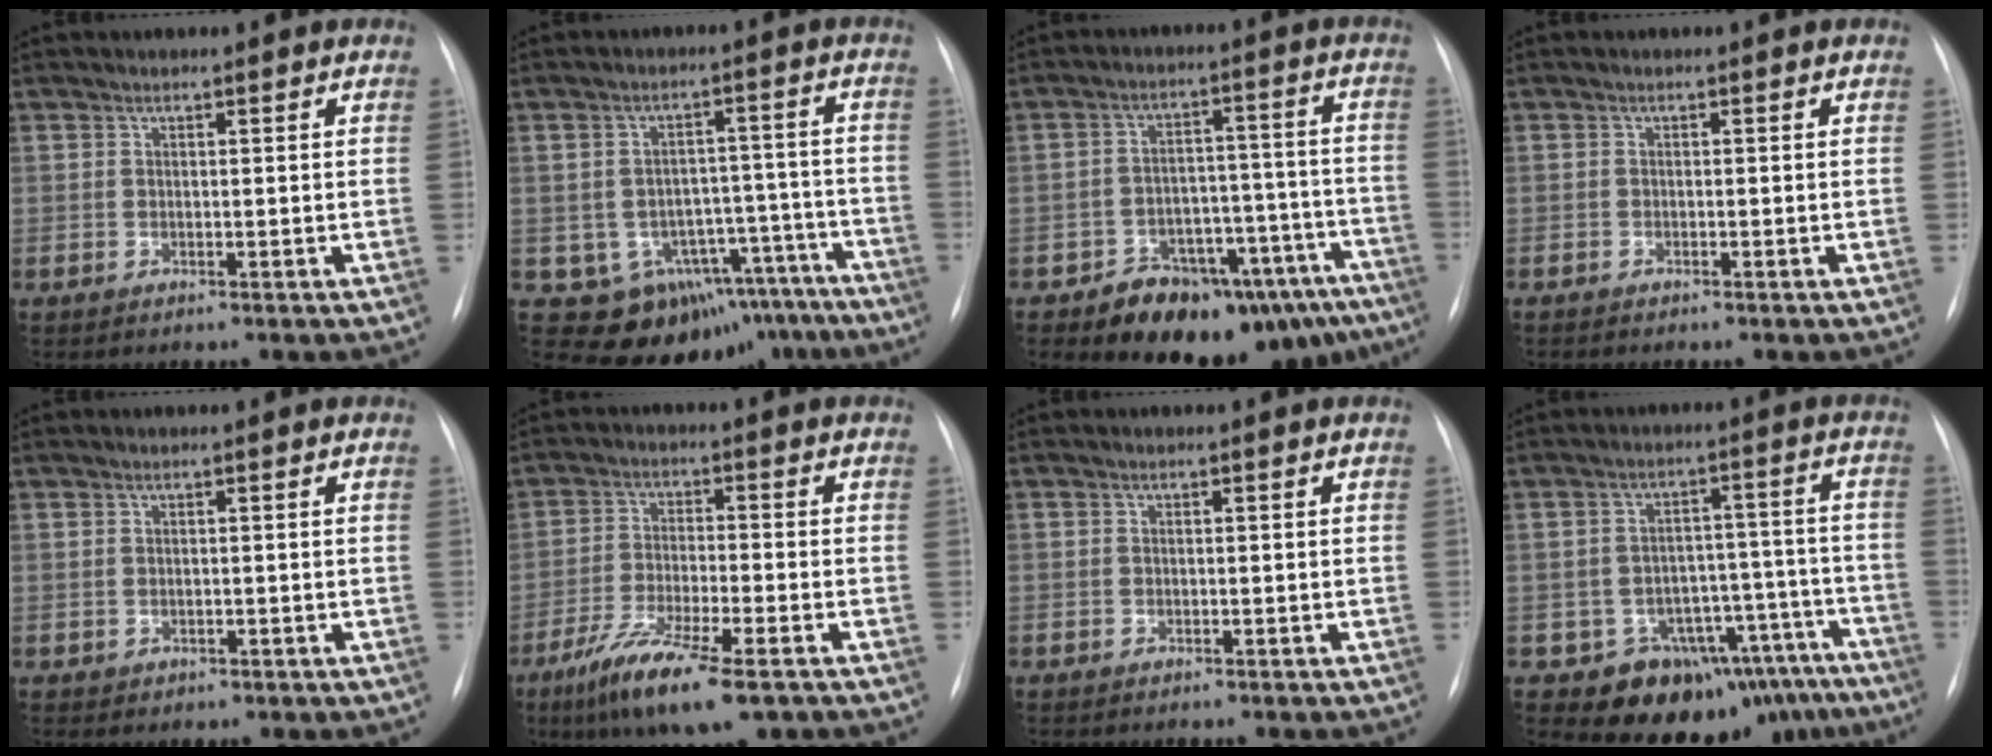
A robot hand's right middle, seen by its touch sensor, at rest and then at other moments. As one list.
[{"total": 14.1, "force": [-9.9, 9.5, 3.1], "torque": [-0.020, 0.062, -0.110]}, {"total": 15.7, "force": [-11.6, 7.5, 7.6], "torque": [-0.047, 0.063, -0.148]}, {"total": 0.6, "force": [-0.5, 0.0, 0.4], "torque": [-0.009, -0.003, -0.008]}, {"total": 0.8, "force": [-0.2, 0.7, 0.3], "torque": [-0.007, 0.002, 0.003]}, {"total": 11.5, "force": [-7.1, 1.8, 8.9], "torque": [-0.167, -0.027, -0.121]}, {"total": 0.8, "force": [-0.5, 0.6, 0.0], "torque": [-0.008, 0.003, -0.007]}, {"total": 13.5, "force": [-10.5, 8.2, 2.1], "torque": [0.015, 0.075, -0.128]}]